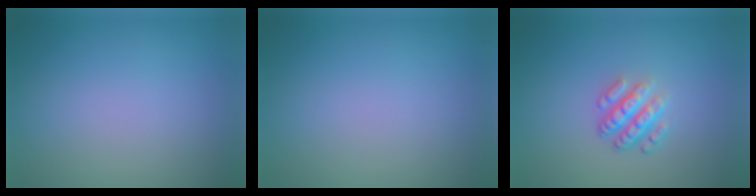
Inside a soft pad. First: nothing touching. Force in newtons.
{"total": 0.0}
{"total": 3.6, "press": 2.7, "slide": 2.4}